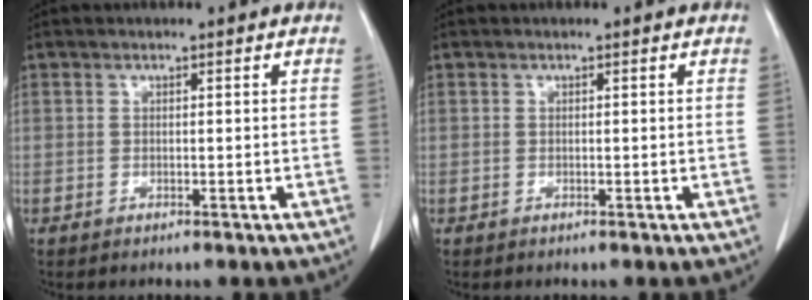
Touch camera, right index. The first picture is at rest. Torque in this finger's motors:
{"motor_torque": [0.00, 0.00, 0.00, 0.00]}